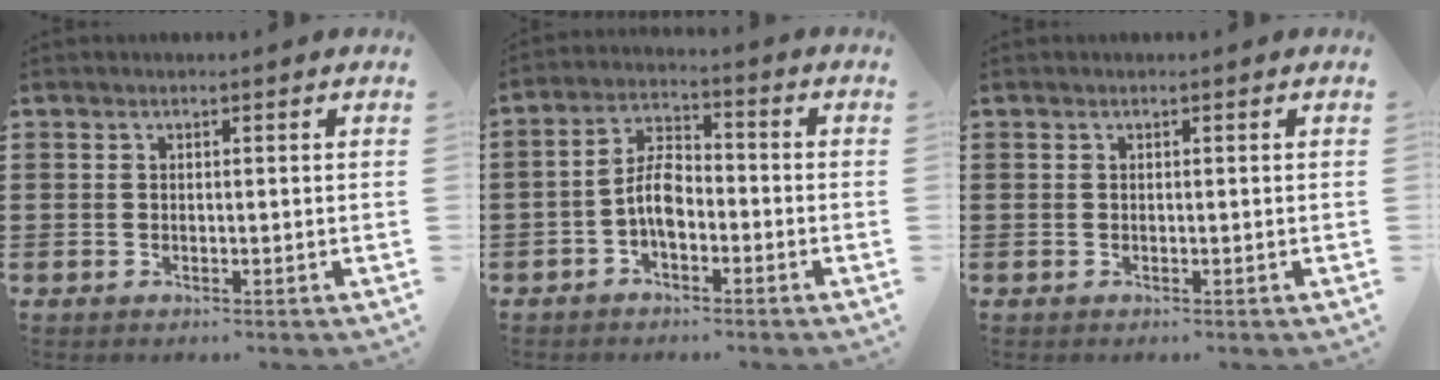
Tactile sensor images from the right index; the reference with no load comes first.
{"total": 5.6, "force": [-2.0, 2.7, 4.5], "torque": [-0.100, 0.002, -0.042]}
{"total": 0.0}